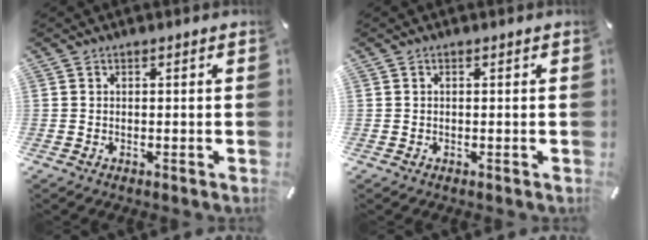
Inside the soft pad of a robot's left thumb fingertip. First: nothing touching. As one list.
[{"total": 0.0}]